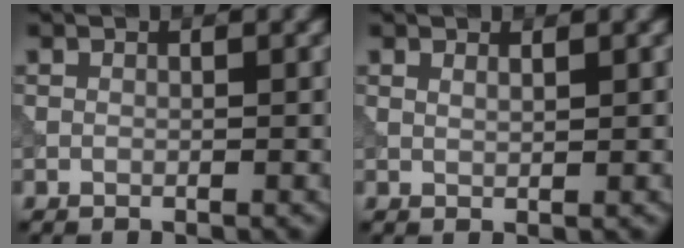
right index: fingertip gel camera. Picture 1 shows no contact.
{"total": 0.6, "force": [0.5, 0.0, 0.3], "torque": [-0.009, -0.003, 0.011]}